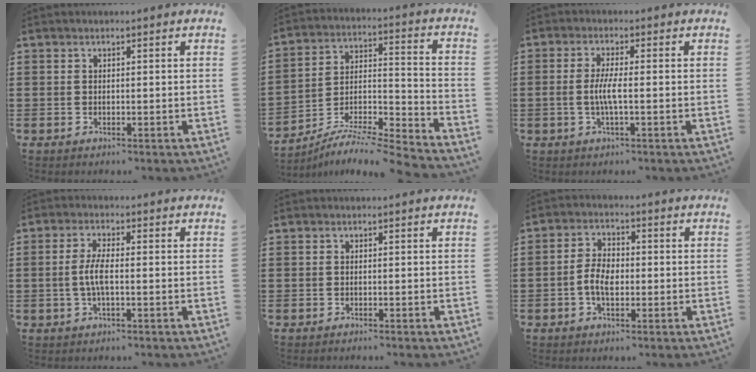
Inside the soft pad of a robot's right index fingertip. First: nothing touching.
{"total": 7.5, "force": [-7.1, 0.2, 2.5], "torque": [-0.032, 0.006, -0.142]}
{"total": 3.7, "force": [-0.7, 0.4, 3.6], "torque": [-0.087, -0.011, -0.021]}
{"total": 4.0, "force": [-0.7, 1.0, 3.8], "torque": [-0.091, -0.004, -0.021]}
{"total": 0.0}
{"total": 4.6, "force": [-1.0, 2.6, 3.7], "torque": [-0.088, 0.001, -0.025]}